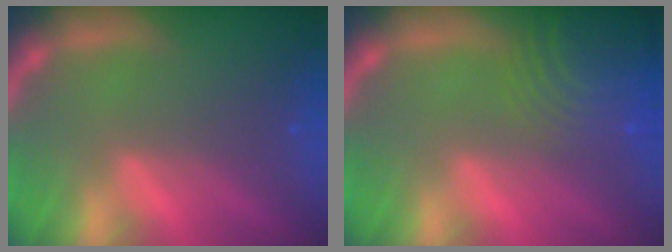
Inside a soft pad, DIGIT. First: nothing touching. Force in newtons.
{"total": 10.1}